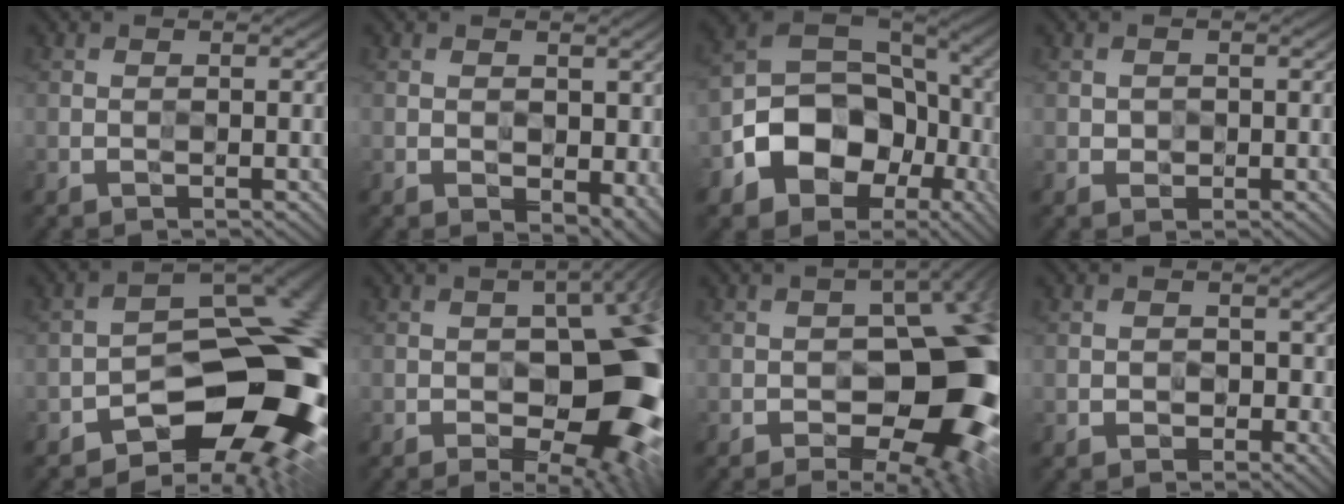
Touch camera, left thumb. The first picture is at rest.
{"total": 3.9, "force": [0.2, 2.9, 2.6], "torque": [-0.046, -0.020, 0.005]}
{"total": 15.5, "force": [-5.1, 11.6, 9.0], "torque": [-0.177, -0.046, -0.091]}
{"total": 1.0, "force": [0.1, 0.9, 0.2], "torque": [-0.005, -0.006, -0.001]}
{"total": 15.8, "force": [-5.9, 8.7, 11.8], "torque": [-0.121, -0.012, -0.093]}
{"total": 15.7, "force": [-3.5, 7.2, 13.5], "torque": [-0.165, -0.009, -0.044]}
{"total": 15.8, "force": [-4.7, 8.0, 12.7], "torque": [-0.146, -0.008, -0.067]}
{"total": 1.4, "force": [-0.2, 1.4, 0.3], "torque": [-0.002, -0.004, -0.004]}